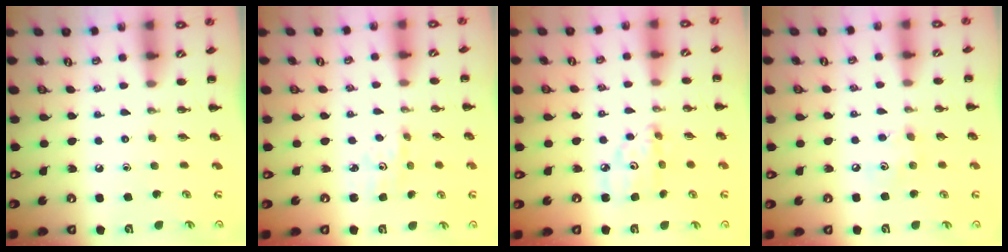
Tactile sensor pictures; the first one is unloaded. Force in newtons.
{"total": 2.1, "press": 2.0, "slide": 0.7}
{"total": 6.1, "press": 6.1, "slide": 0.5}
{"total": 3.8, "press": 3.7, "slide": 0.9}